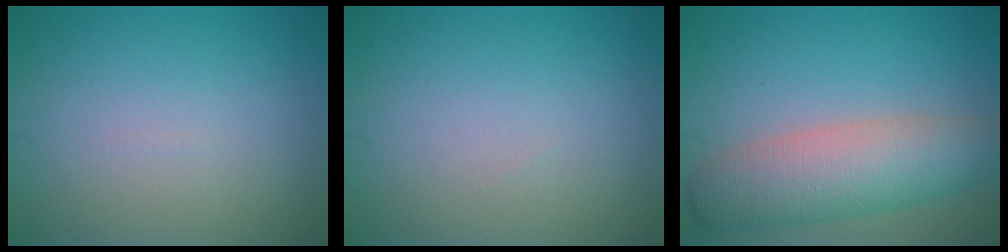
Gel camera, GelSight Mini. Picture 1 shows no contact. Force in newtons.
{"total": 0.0}
{"total": 5.9, "press": 5.9, "slide": 0.5}